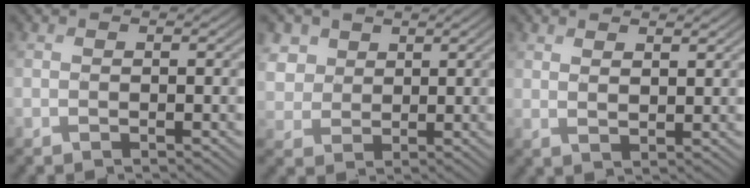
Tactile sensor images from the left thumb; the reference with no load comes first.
{"total": 4.4, "force": [2.1, 3.8, 0.9], "torque": [-0.062, 0.004, 0.042]}
{"total": 2.2, "force": [1.8, 0.5, 1.3], "torque": [-0.022, -0.001, 0.035]}